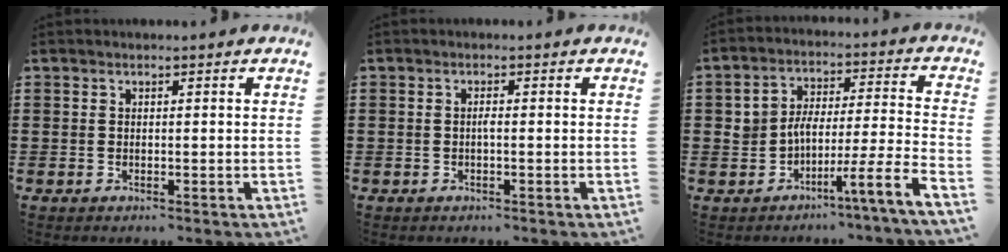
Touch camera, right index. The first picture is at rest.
{"total": 1.0, "force": [-0.3, 0.1, 0.9], "torque": [-0.019, -0.003, -0.005]}
{"total": 6.8, "force": [-4.4, 0.1, 5.2], "torque": [-0.092, -0.011, -0.087]}